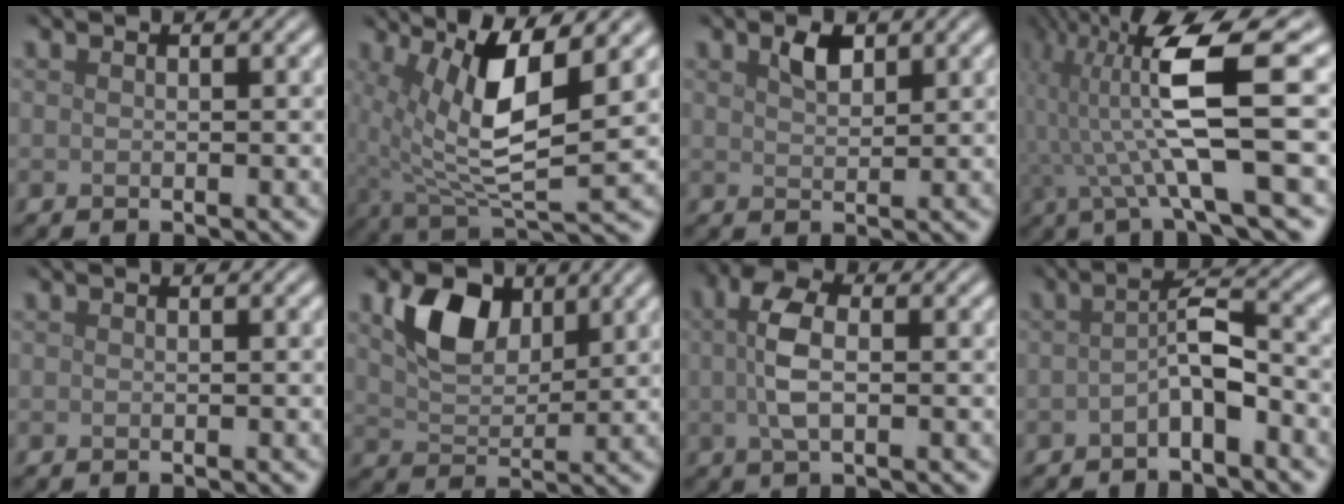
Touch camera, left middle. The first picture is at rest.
{"total": 8.6, "force": [2.5, 2.6, 7.8], "torque": [-0.150, -0.001, 0.048]}
{"total": 1.8, "force": [1.2, 0.8, 1.0], "torque": [-0.020, 0.002, 0.026]}
{"total": 9.4, "force": [0.1, 2.1, 9.1], "torque": [-0.176, 0.011, -0.001]}
{"total": 0.0}
{"total": 5.5, "force": [2.6, 3.4, 3.4], "torque": [-0.071, -0.001, 0.045]}
{"total": 4.2, "force": [0.5, 1.9, 3.7], "torque": [-0.080, 0.009, 0.002]}
{"total": 3.4, "force": [-1.4, 1.1, 2.9], "torque": [-0.054, 0.014, -0.031]}